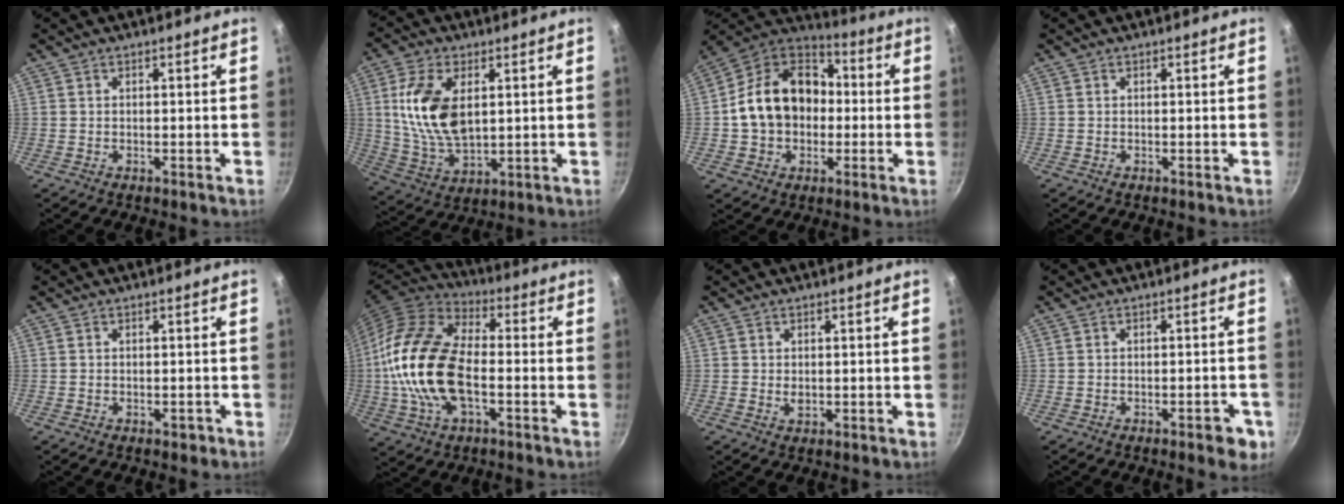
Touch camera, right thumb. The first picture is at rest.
{"total": 14.3, "force": [3.0, 8.1, 11.4], "torque": [-0.210, -0.017, 0.066]}
{"total": 18.6, "force": [-0.3, 14.2, 11.9], "torque": [-0.179, 0.043, -0.018]}
{"total": 0.0}
{"total": 1.3, "force": [-0.7, 0.9, 0.7], "torque": [-0.006, 0.008, -0.005]}
{"total": 19.9, "force": [-2.4, 11.0, 16.5], "torque": [-0.316, 0.031, -0.056]}
{"total": 1.4, "force": [0.1, 1.0, 1.0], "torque": [-0.017, -0.001, 0.001]}
{"total": 5.0, "force": [-2.3, 2.0, 4.0], "torque": [-0.034, 0.015, -0.024]}